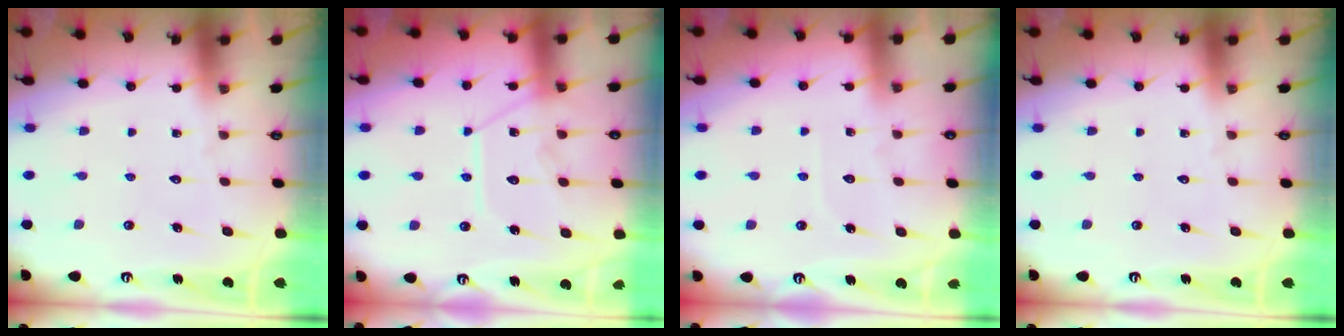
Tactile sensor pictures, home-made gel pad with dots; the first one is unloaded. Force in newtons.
{"total": 13.4, "press": 13.4, "slide": 1.3}
{"total": 3.0, "press": 3.0, "slide": 0.4}
{"total": 0.0}